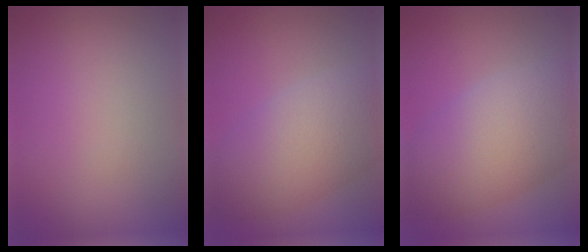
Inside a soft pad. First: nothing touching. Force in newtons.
{"total": 8.1, "press": 8.1, "slide": 0.3}
{"total": 9.6, "press": 9.6, "slide": 0.5}